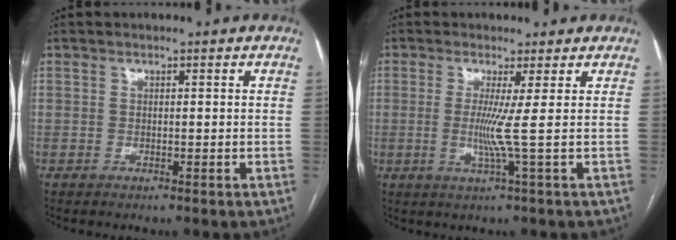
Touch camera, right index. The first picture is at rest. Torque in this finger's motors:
{"motor_torque": [0.02, -0.04, 0.09, 0.05]}